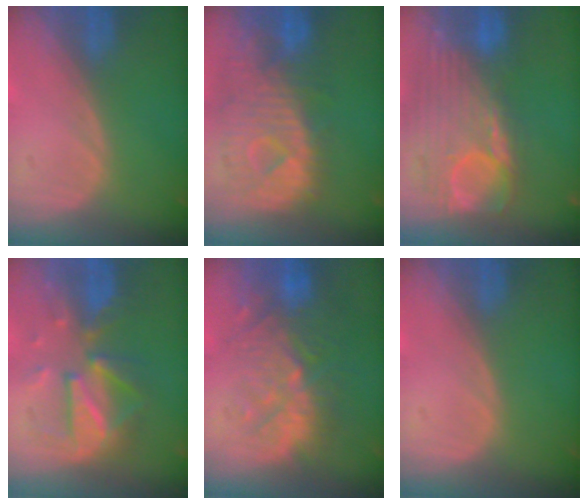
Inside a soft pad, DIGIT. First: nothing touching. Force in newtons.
{"total": 11.3, "press": 9.9, "slide": 5.4}
{"total": 12.7, "press": 10.7, "slide": 6.9}
{"total": 8.2, "press": 8.2, "slide": 0.1}
{"total": 11.0, "press": 9.9, "slide": 4.7}
{"total": 0.0}